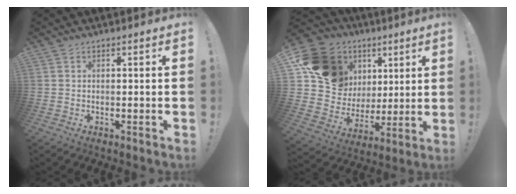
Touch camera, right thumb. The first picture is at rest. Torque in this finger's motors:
{"motor_torque": [0.95, 3.23, 0.44, 0.18, 0.08]}